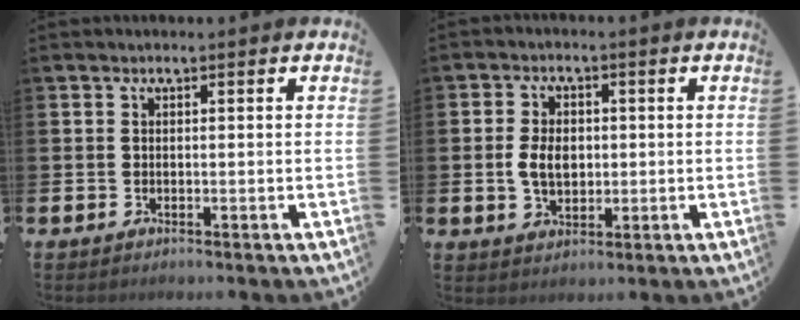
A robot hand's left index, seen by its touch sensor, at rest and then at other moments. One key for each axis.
{"total": 4.7, "fx": 0.2, "fy": 3.2, "fz": 3.4, "tx": -0.063, "ty": 0.004, "tz": -0.005}